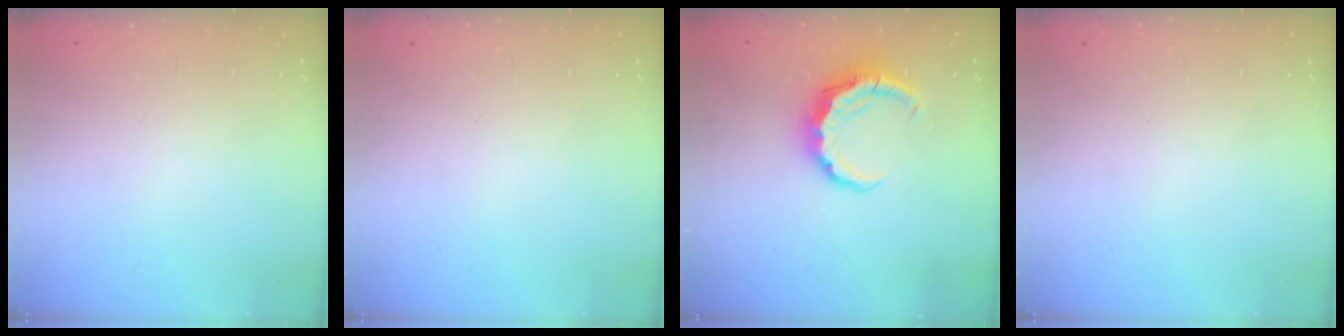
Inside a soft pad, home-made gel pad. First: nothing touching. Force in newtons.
{"total": 0.0}
{"total": 7.5, "press": 7.5, "slide": 1.0}
{"total": 0.0}